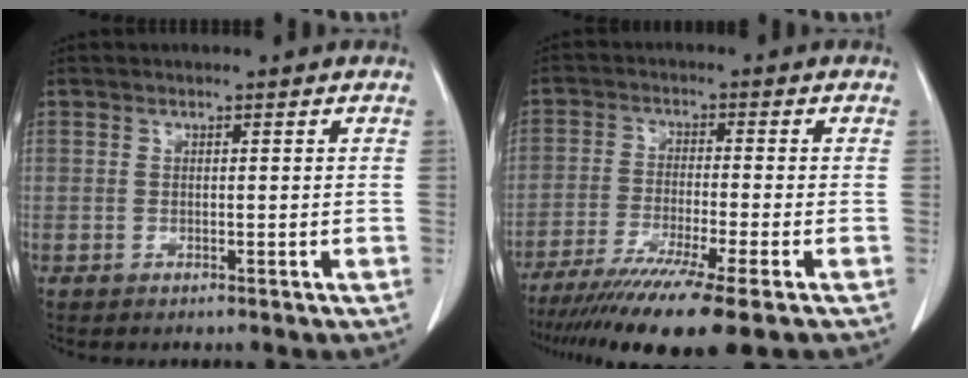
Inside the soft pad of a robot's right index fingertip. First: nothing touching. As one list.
[{"total": 13.7, "force": [-10.0, -0.5, 9.4], "torque": [-0.161, -0.041, -0.163]}]